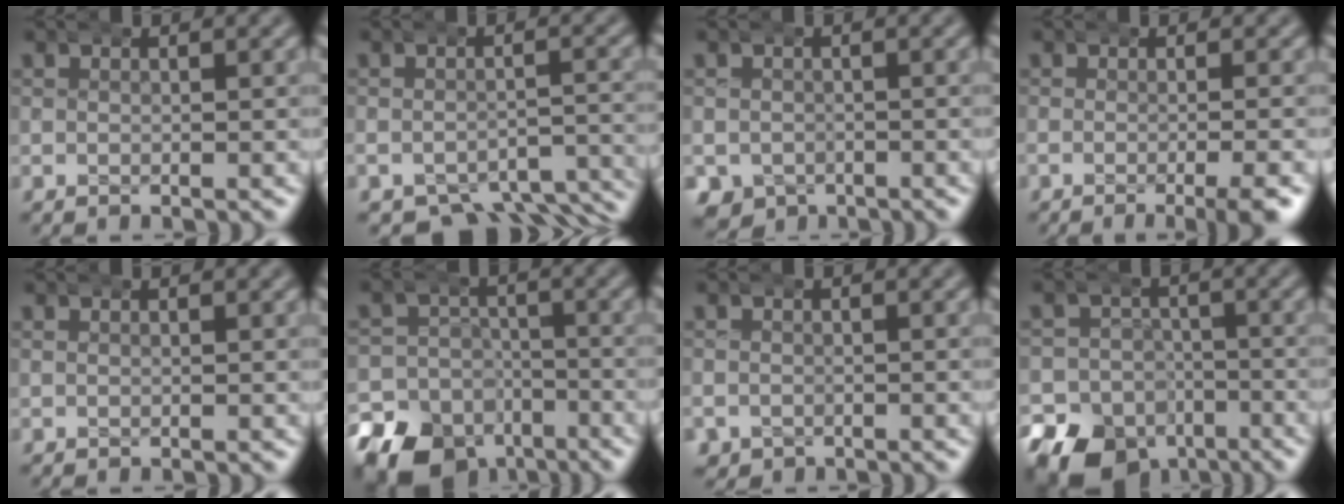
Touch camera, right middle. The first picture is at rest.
{"total": 7.3, "force": [-6.0, 2.9, 2.8], "torque": [-0.016, -0.016, -0.091]}
{"total": 5.7, "force": [-2.5, 4.9, 1.6], "torque": [-0.035, -0.028, -0.034]}
{"total": 2.9, "force": [-1.6, -0.1, 2.4], "torque": [-0.022, 0.003, -0.031]}
{"total": 0.7, "force": [0.3, -0.6, -0.2], "torque": [0.013, -0.009, 0.014]}
{"total": 14.7, "force": [-9.2, 10.6, 4.4], "torque": [-0.063, -0.053, -0.148]}
{"total": 2.1, "force": [-0.7, 1.9, 0.3], "torque": [-0.012, -0.011, -0.004]}
{"total": 15.3, "force": [-8.5, 11.9, 4.3], "torque": [-0.066, -0.062, -0.136]}